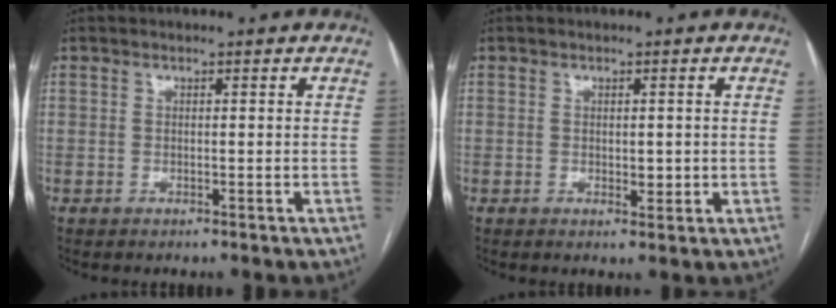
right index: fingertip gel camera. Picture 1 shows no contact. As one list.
[{"total": 2.1, "force": [0.0, 1.2, 1.7], "torque": [-0.020, -0.003, 0.003]}]